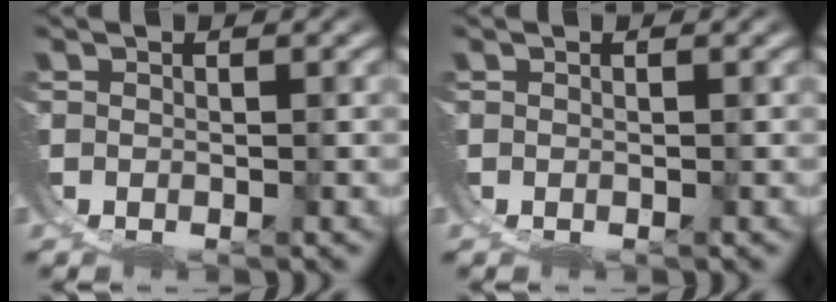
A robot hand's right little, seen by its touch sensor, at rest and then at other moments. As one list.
[{"total": 0.0}]